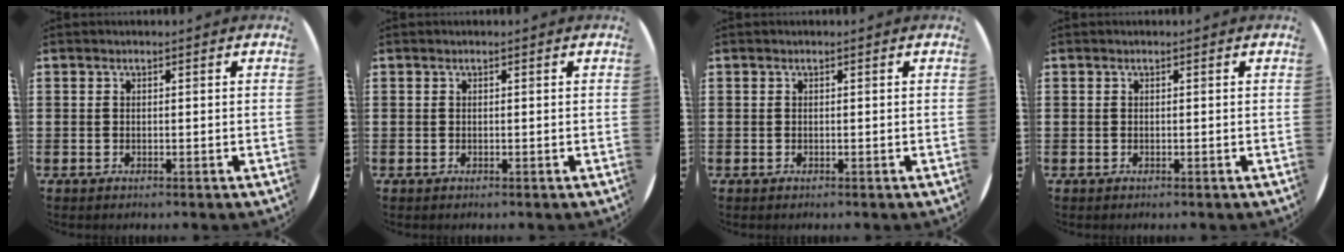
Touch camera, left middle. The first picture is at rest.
{"total": 0.0}
{"total": 0.0}
{"total": 0.0}